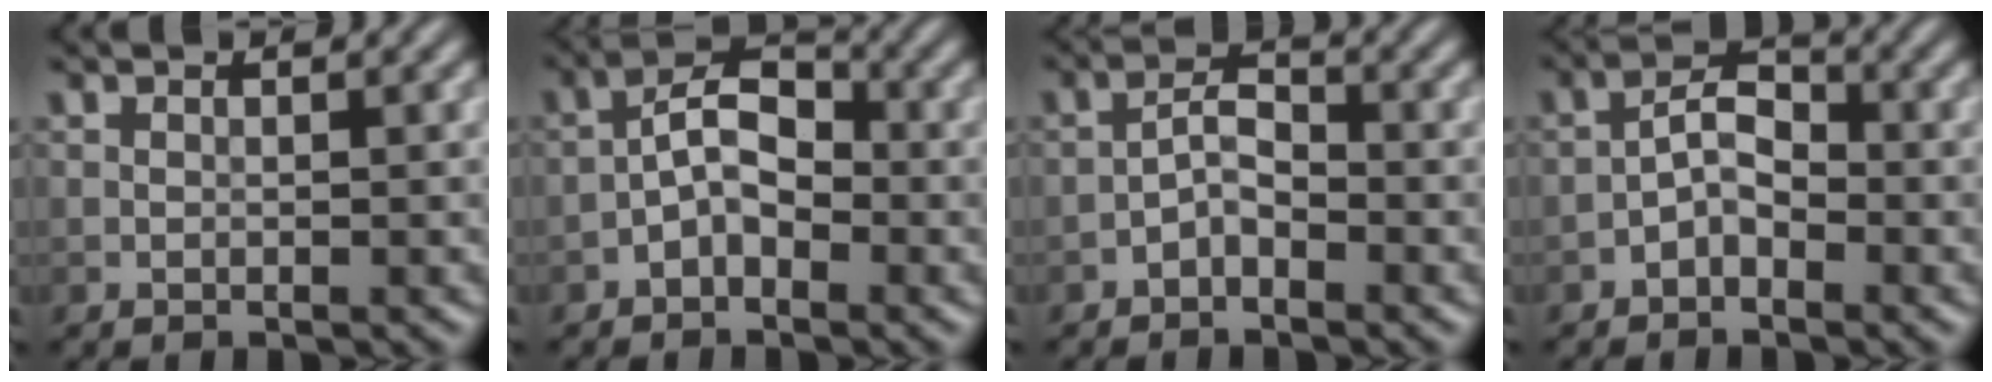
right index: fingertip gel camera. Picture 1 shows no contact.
{"total": 3.7, "force": [-1.5, 1.9, 2.8], "torque": [-0.045, 0.018, -0.035]}
{"total": 2.0, "force": [-1.3, 0.8, 1.3], "torque": [-0.021, 0.011, -0.029]}
{"total": 2.5, "force": [-1.4, 1.2, 1.7], "torque": [-0.025, 0.014, -0.031]}